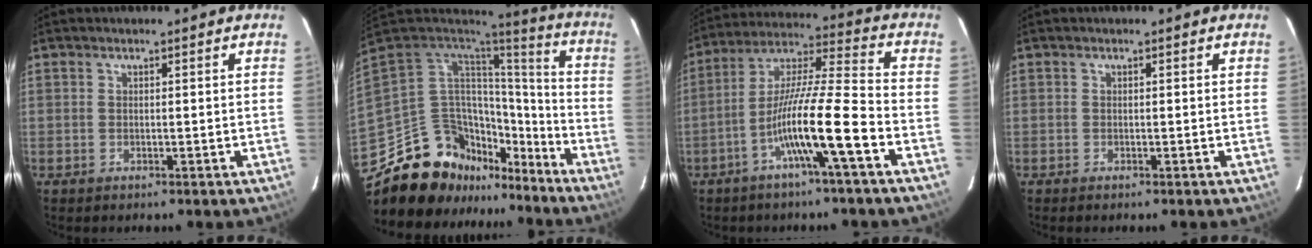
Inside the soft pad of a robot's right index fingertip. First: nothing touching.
{"total": 24.0, "force": [-19.8, 11.2, 7.6], "torque": [-0.168, 0.049, -0.306]}
{"total": 13.0, "force": [-5.5, -0.5, 11.8], "torque": [-0.219, 0.009, -0.103]}
{"total": 0.5, "force": [-0.3, 0.0, 0.5], "torque": [-0.008, 0.000, -0.006]}